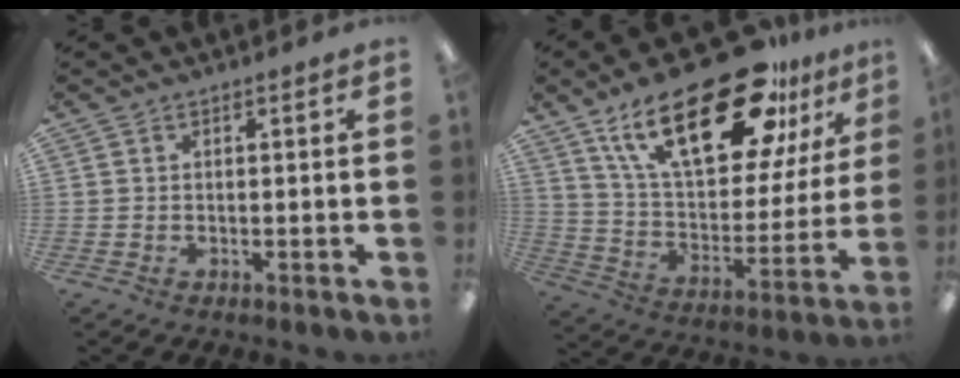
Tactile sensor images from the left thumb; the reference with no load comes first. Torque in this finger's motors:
{"motor_torque": [1.14, 0.97, 1.55, -1.23, 0.28]}